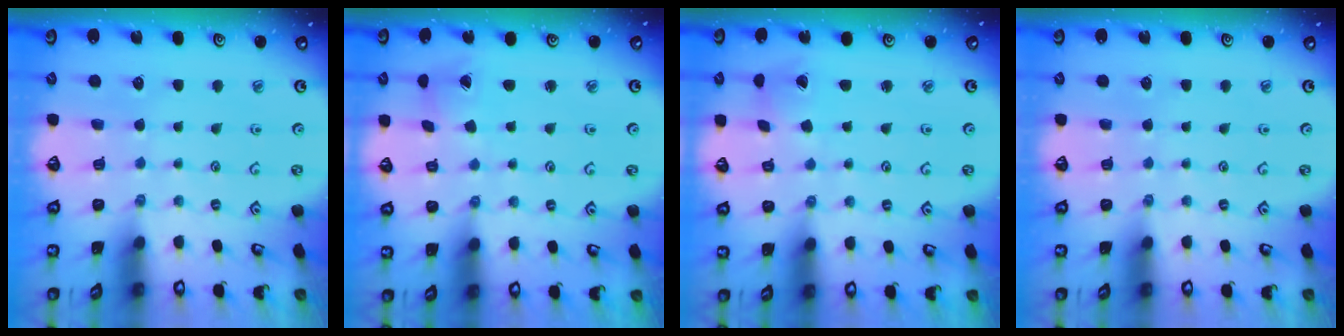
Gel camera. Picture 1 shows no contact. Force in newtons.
{"total": 2.5, "press": 2.5, "slide": 0.4}
{"total": 1.8, "press": 1.7, "slide": 0.2}
{"total": 0.0}